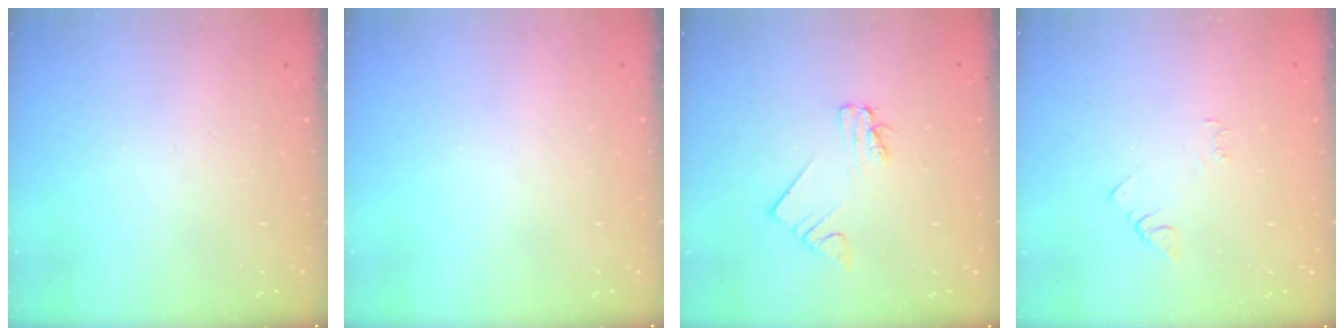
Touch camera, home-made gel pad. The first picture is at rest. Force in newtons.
{"total": 0.0}
{"total": 2.0, "press": 2.0, "slide": 0.1}
{"total": 3.2, "press": 3.2, "slide": 0.4}